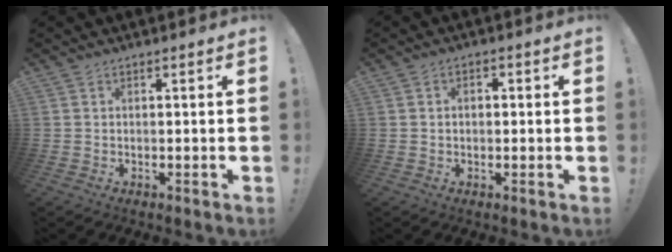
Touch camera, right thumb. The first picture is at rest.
{"total": 1.8, "force": [-0.5, 1.2, 1.2], "torque": [-0.017, 0.004, -0.012]}